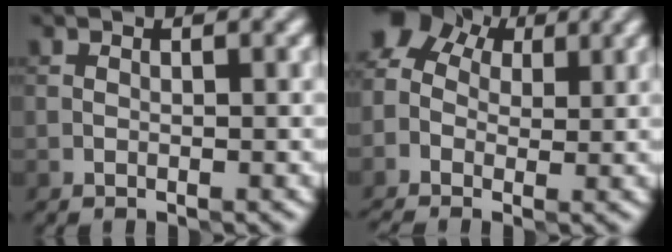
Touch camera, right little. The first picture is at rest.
{"total": 7.7, "force": [1.1, 5.6, 5.1], "torque": [-0.109, 0.032, 0.008]}